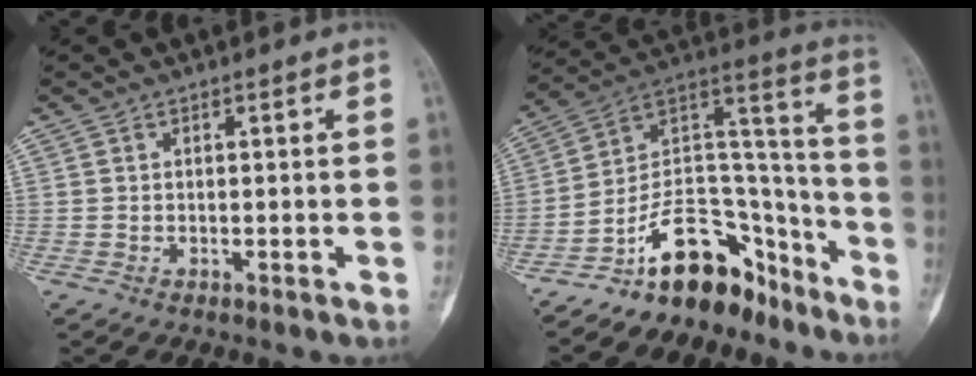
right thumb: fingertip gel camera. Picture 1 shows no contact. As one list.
[{"total": 17.3, "force": [-12.6, 9.3, 7.3], "torque": [-0.072, 0.147, -0.213]}]